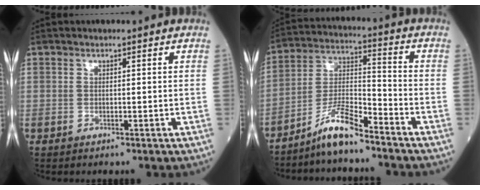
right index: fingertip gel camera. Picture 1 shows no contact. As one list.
[{"total": 8.3, "force": [-6.7, 0.7, 4.8], "torque": [-0.101, -0.001, -0.130]}]